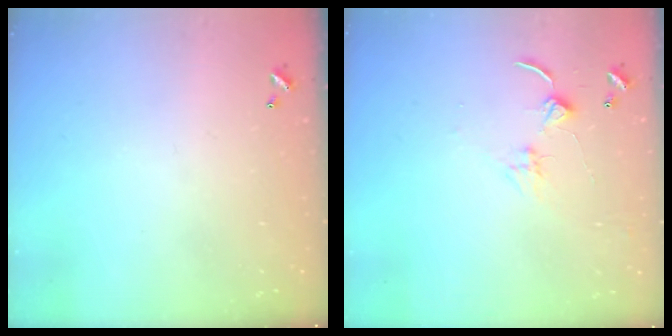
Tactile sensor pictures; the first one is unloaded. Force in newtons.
{"total": 2.4, "press": 2.3, "slide": 0.4}